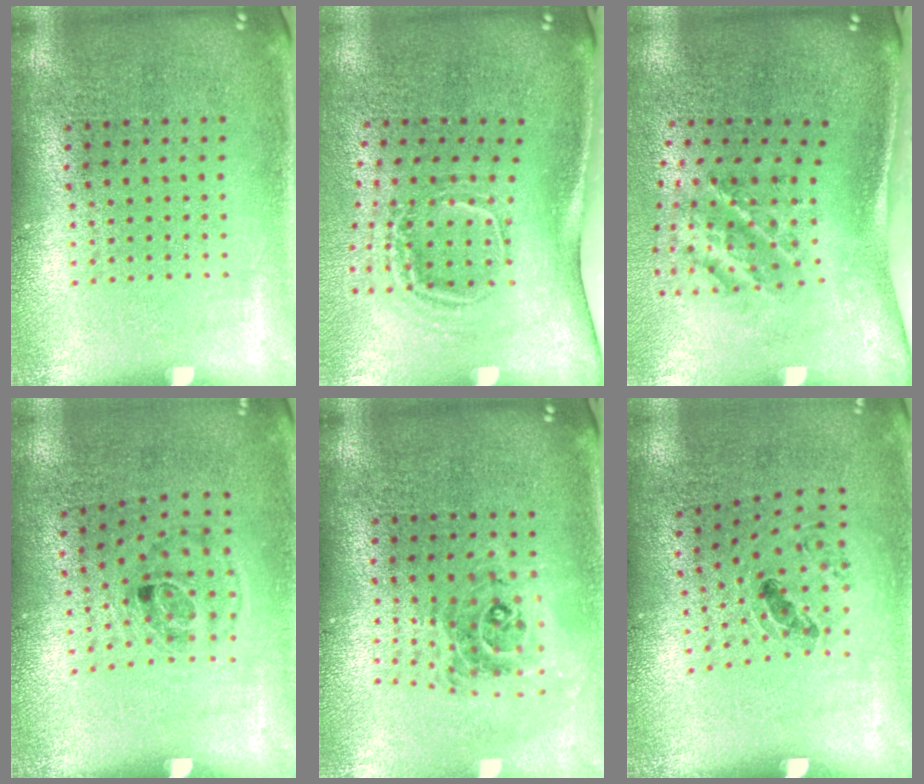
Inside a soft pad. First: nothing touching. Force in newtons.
{"total": 2.0, "press": 1.2, "slide": 1.6}
{"total": 1.9, "press": 1.3, "slide": 1.5}
{"total": 1.1, "press": 0.7, "slide": 0.9}
{"total": 0.9, "press": 0.9, "slide": 0.1}
{"total": 1.2, "press": 0.9, "slide": 0.8}